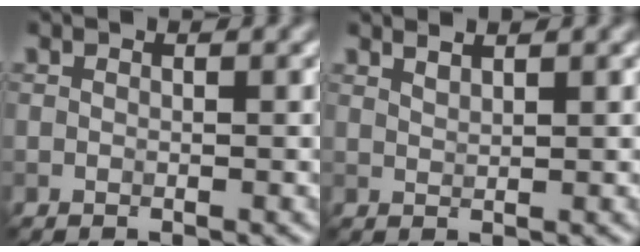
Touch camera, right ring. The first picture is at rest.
{"total": 1.3, "force": [1.1, 0.3, 0.5], "torque": [-0.002, 0.002, 0.018]}